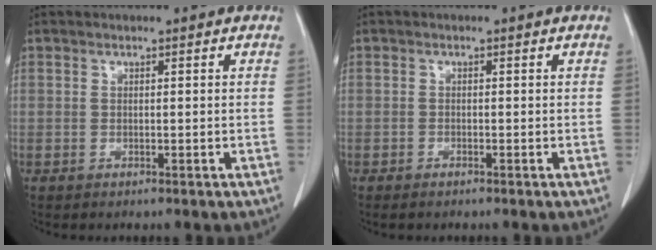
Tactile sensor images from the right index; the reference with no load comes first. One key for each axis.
{"total": 0.9, "fx": -0.7, "fy": 0.2, "fz": 0.4, "tx": -0.010, "ty": -0.002, "tz": -0.010}